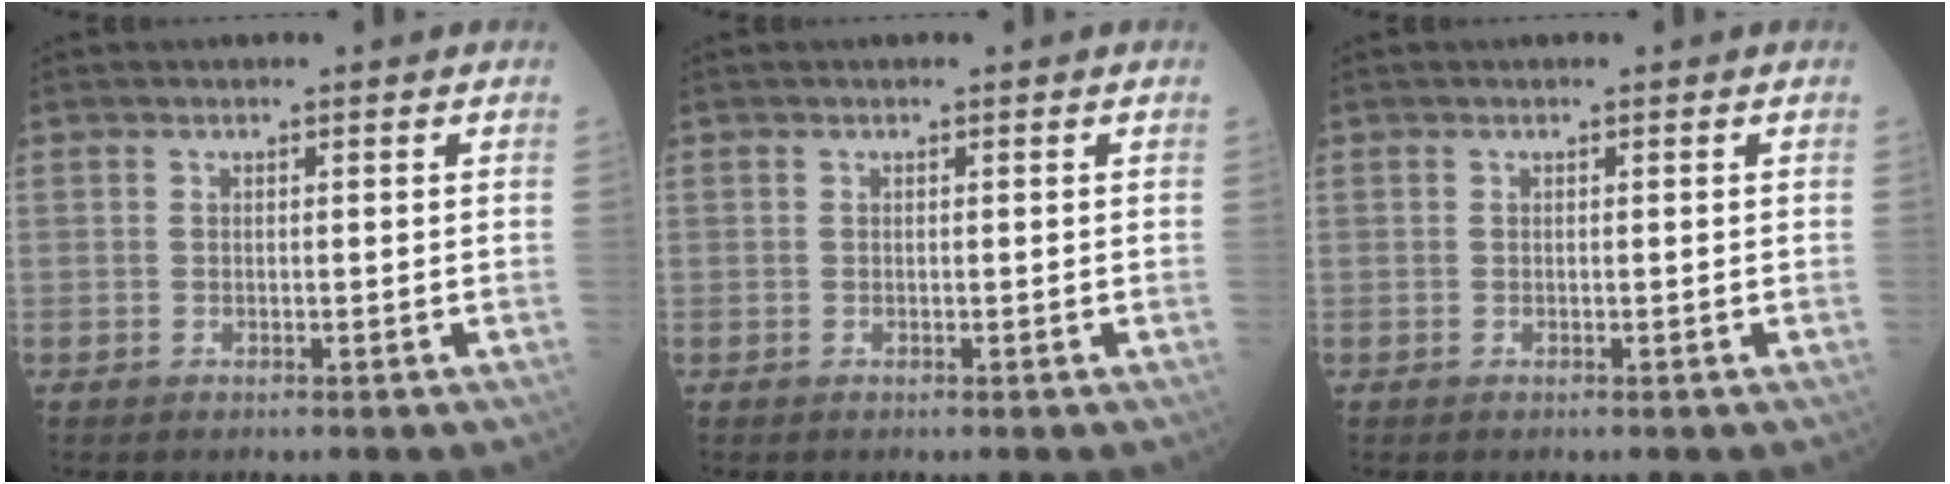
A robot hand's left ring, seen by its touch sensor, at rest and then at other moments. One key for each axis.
{"total": 0.0}
{"total": 0.0}